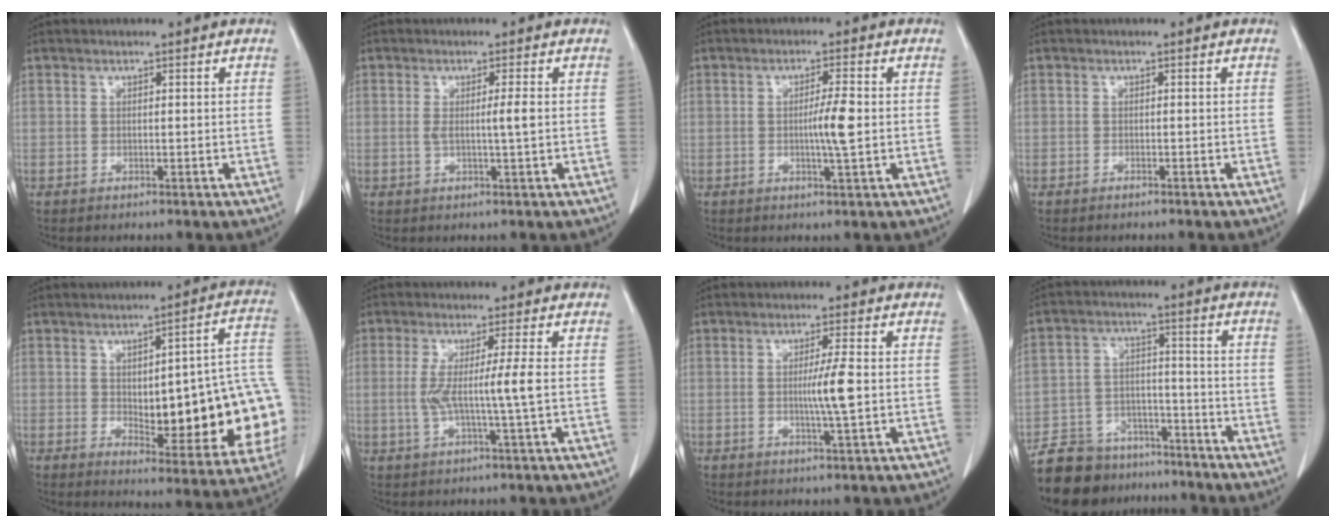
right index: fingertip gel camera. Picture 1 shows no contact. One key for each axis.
{"total": 2.6, "fx": 0.1, "fy": -0.4, "fz": 2.6, "tx": -0.048, "ty": -0.003, "tz": 0.000}
{"total": 4.3, "fx": -0.3, "fy": -0.1, "fz": 4.3, "tx": -0.074, "ty": -0.005, "tz": -0.006}
{"total": 0.5, "fx": -0.5, "fy": 0.0, "fz": 0.2, "tx": -0.009, "ty": -0.001, "tz": -0.008}
{"total": 21.1, "fx": -1.7, "fy": 5.5, "fz": 20.3, "tx": -0.182, "ty": 0.028, "tz": 0.001}
{"total": 5.8, "fx": -0.2, "fy": -1.1, "fz": 5.7, "tx": -0.109, "ty": -0.005, "tz": -0.002}
{"total": 4.4, "fx": -0.3, "fy": -0.6, "fz": 4.4, "tx": -0.077, "ty": -0.008, "tz": -0.005}
{"total": 13.7, "fx": -11.7, "fy": 6.3, "fz": 3.3, "tx": -0.061, "ty": 0.023, "tz": -0.187}